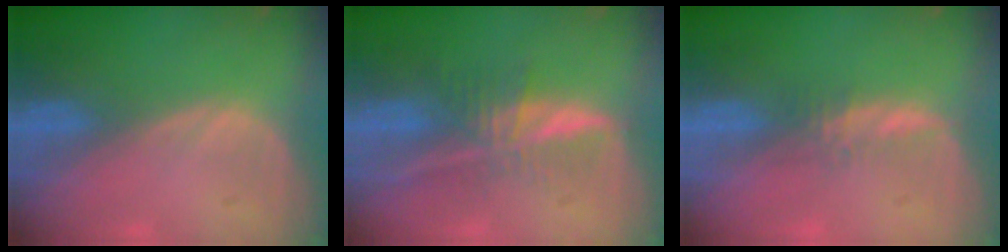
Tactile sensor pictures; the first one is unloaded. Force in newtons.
{"total": 6.9, "press": 5.8, "slide": 3.6}
{"total": 1.6, "press": 1.5, "slide": 0.5}